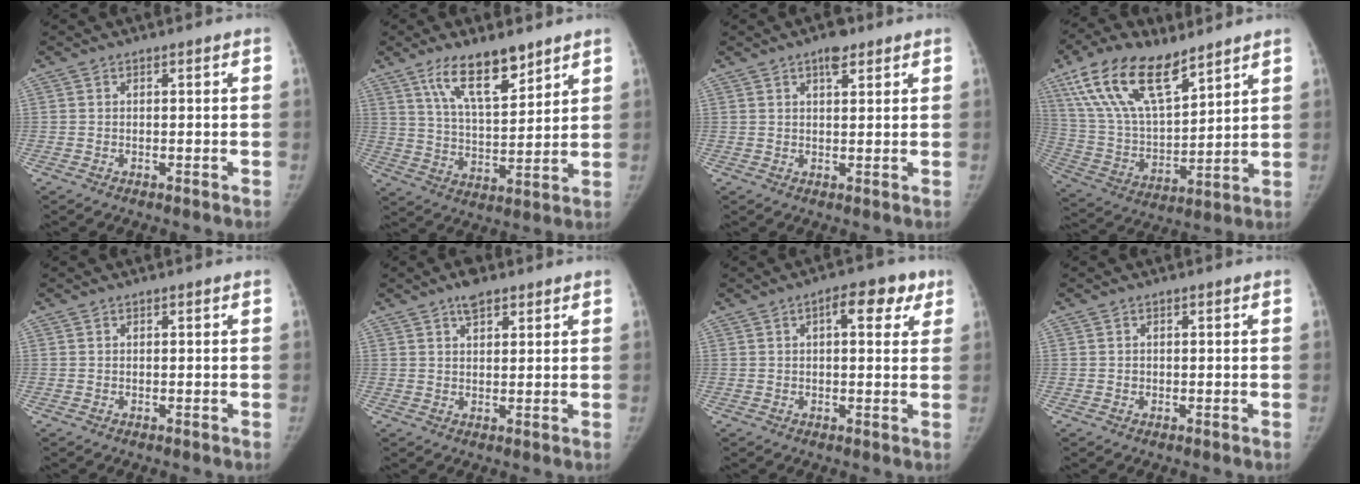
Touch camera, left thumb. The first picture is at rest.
{"total": 12.4, "force": [8.3, 4.3, 8.2], "torque": [-0.119, -0.049, 0.153]}
{"total": 3.6, "force": [2.2, 1.6, 2.3], "torque": [-0.023, -0.008, 0.032]}
{"total": 19.6, "force": [12.1, 8.4, 12.9], "torque": [-0.226, -0.041, 0.236]}
{"total": 0.0}
{"total": 4.1, "force": [2.7, 2.0, 2.2], "torque": [-0.023, -0.009, 0.043]}
{"total": 7.6, "force": [3.2, 3.6, 5.8], "torque": [-0.053, 0.004, 0.036]}
{"total": 0.7, "force": [-0.1, 0.7, 0.1], "torque": [0.001, 0.003, -0.001]}